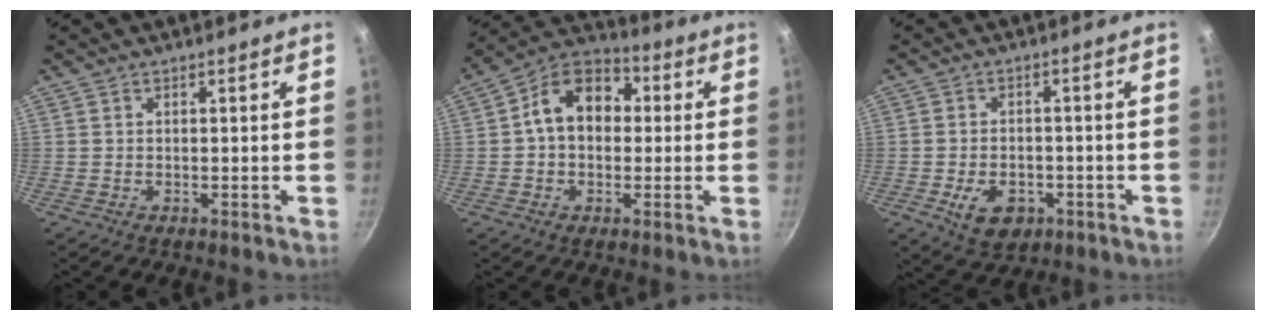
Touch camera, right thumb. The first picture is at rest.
{"total": 12.7, "force": [1.4, 9.4, 8.5], "torque": [-0.097, 0.032, 0.000]}
{"total": 7.7, "force": [-2.9, 5.3, 4.8], "torque": [-0.065, 0.012, -0.038]}